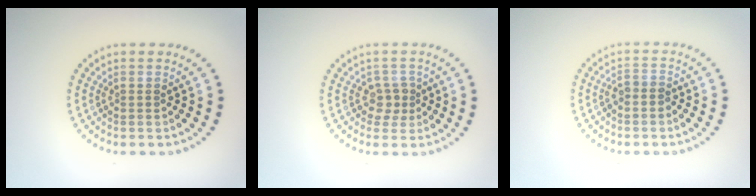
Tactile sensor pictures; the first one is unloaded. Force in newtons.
{"total": 1.9, "press": 1.6, "slide": 1.0}
{"total": 1.4, "press": 1.2, "slide": 0.6}